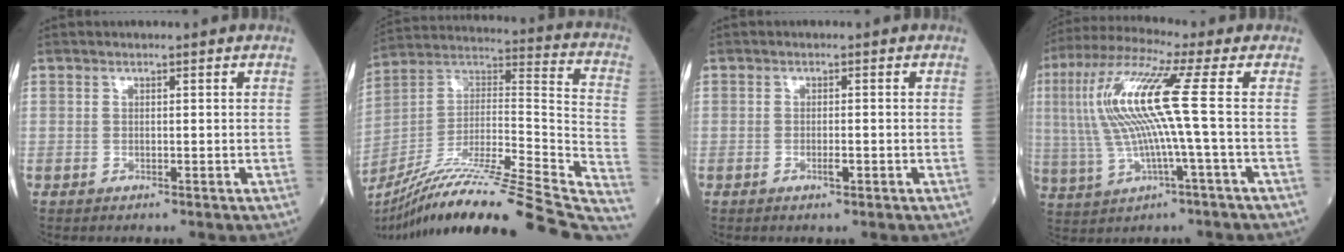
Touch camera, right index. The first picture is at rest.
{"total": 35.7, "force": [-29.3, 1.3, 20.3], "torque": [-0.246, -0.037, -0.442]}
{"total": 1.3, "force": [-0.5, 0.2, 1.1], "torque": [-0.022, -0.001, -0.007]}
{"total": 13.4, "force": [1.2, -0.2, 13.4], "torque": [-0.289, 0.018, 0.020]}